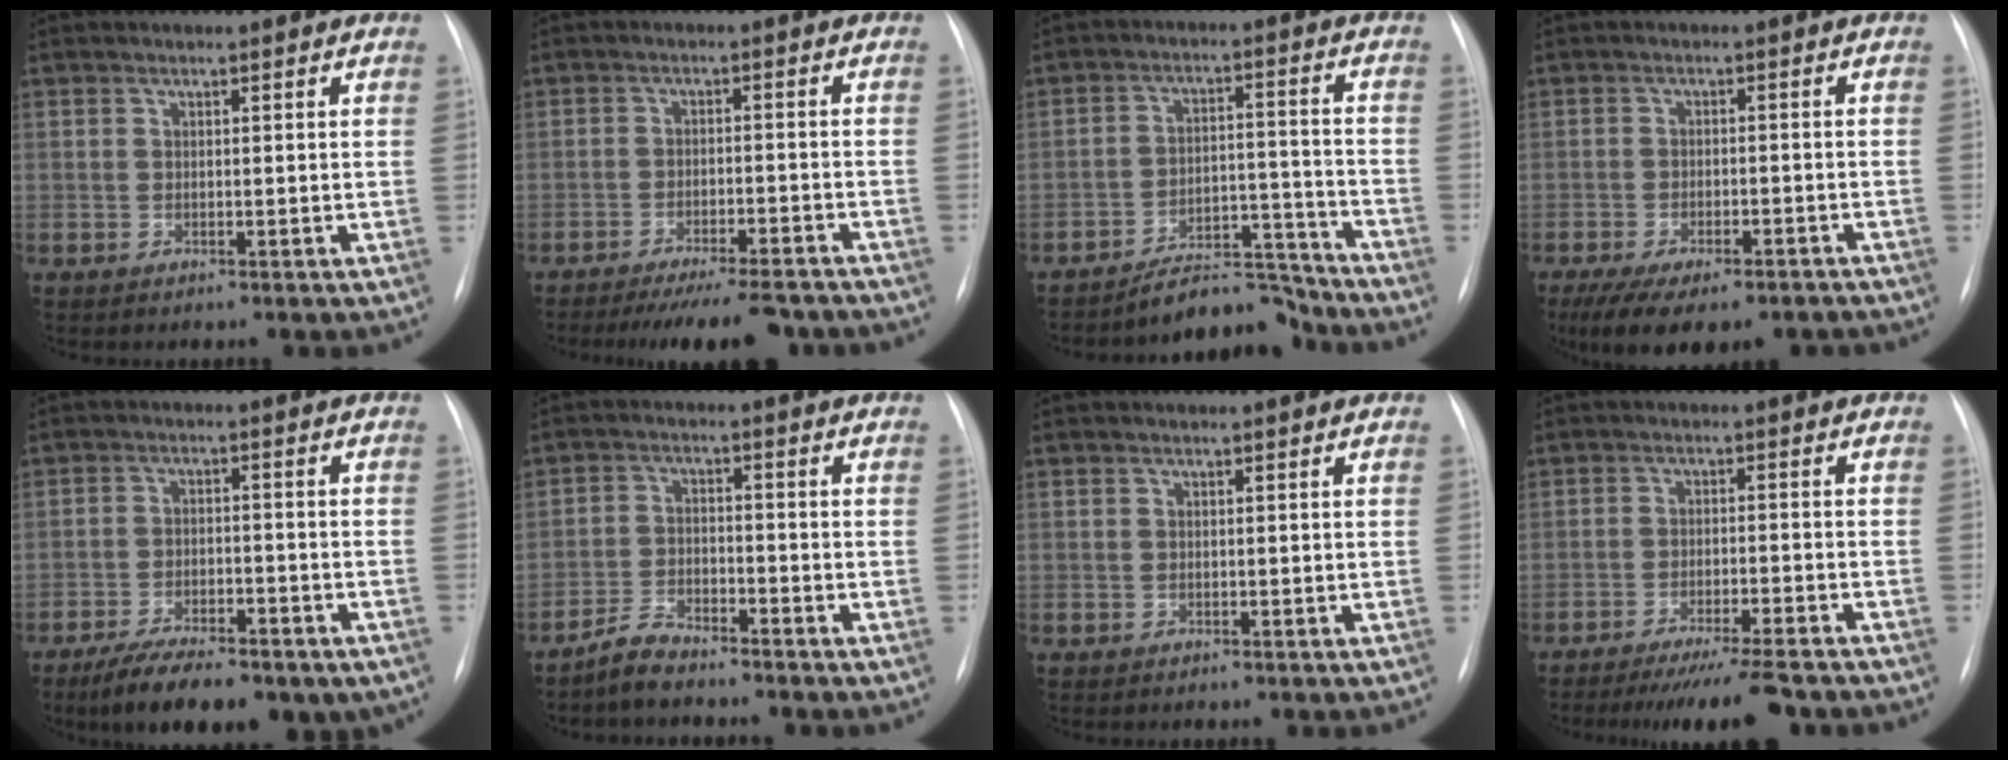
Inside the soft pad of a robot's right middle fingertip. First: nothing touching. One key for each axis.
{"total": 10.9, "fx": -9.8, "fy": 1.4, "fz": 4.6, "tx": -0.060, "ty": -0.011, "tz": -0.135}
{"total": 7.7, "fx": -7.5, "fy": 1.5, "fz": 0.7, "tx": -0.002, "ty": 0.042, "tz": -0.118}
{"total": 13.8, "fx": -10.3, "fy": 5.3, "fz": 7.6, "tx": -0.140, "ty": -0.011, "tz": -0.140}
{"total": 14.3, "fx": -9.9, "fy": 5.3, "fz": 8.9, "tx": -0.131, "ty": -0.008, "tz": -0.147}
{"total": 3.9, "fx": -3.7, "fy": 0.8, "fz": 1.0, "tx": -0.024, "ty": -0.007, "tz": -0.073}
{"total": 0.0}
{"total": 10.0, "fx": -8.7, "fy": 0.1, "fz": 5.1, "tx": -0.067, "ty": -0.024, "tz": -0.132}